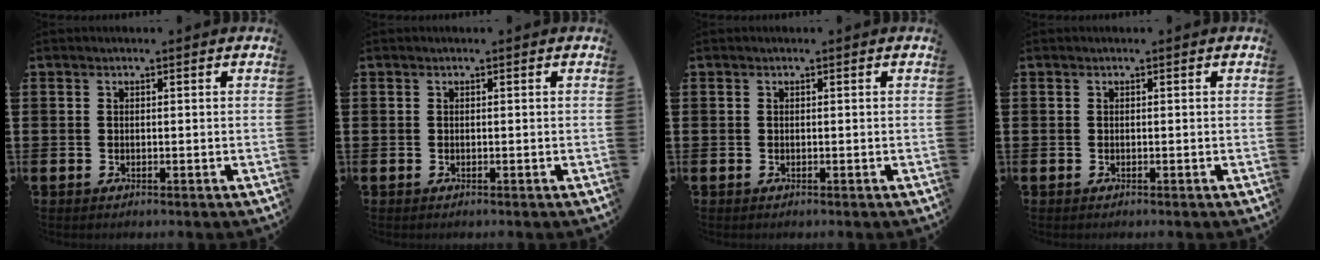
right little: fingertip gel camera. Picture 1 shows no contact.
{"total": 0.0}
{"total": 0.0}
{"total": 0.0}